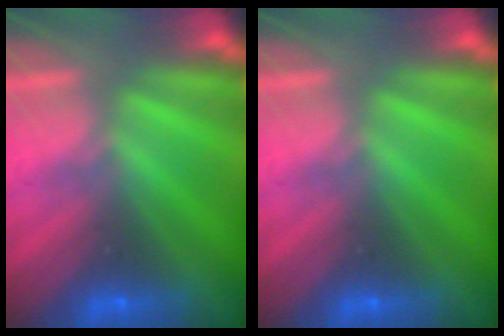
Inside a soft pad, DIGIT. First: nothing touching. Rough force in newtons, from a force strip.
{"total": 0.0}